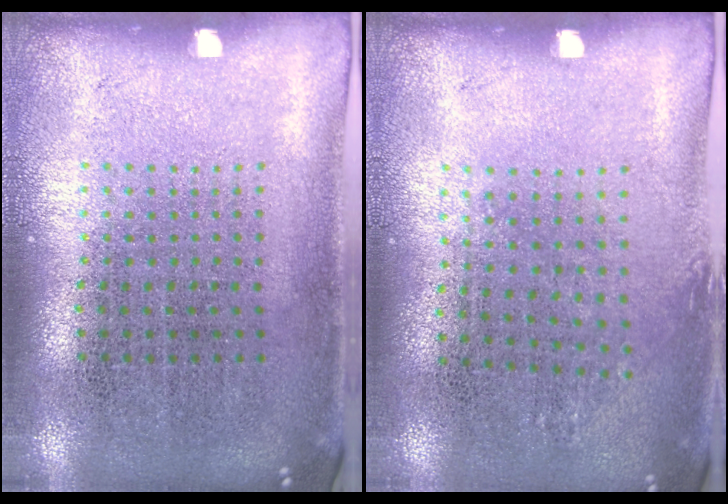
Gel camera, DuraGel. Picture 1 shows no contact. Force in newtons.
{"total": 0.7, "press": 0.6, "slide": 0.4}